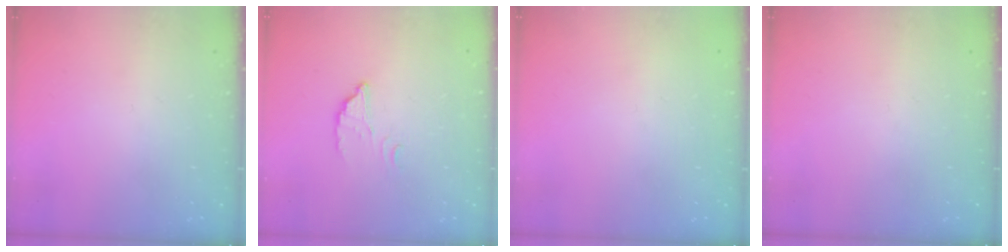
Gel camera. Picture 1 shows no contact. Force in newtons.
{"total": 2.7, "press": 2.7, "slide": 0.4}
{"total": 2.3, "press": 2.3, "slide": 0.1}
{"total": 0.0}